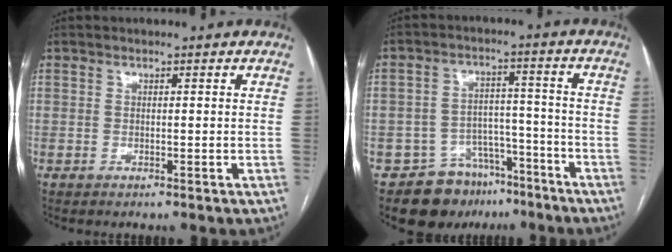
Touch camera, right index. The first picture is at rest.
{"total": 10.1, "force": [-7.2, 6.7, 2.2], "torque": [-0.023, 0.041, -0.105]}